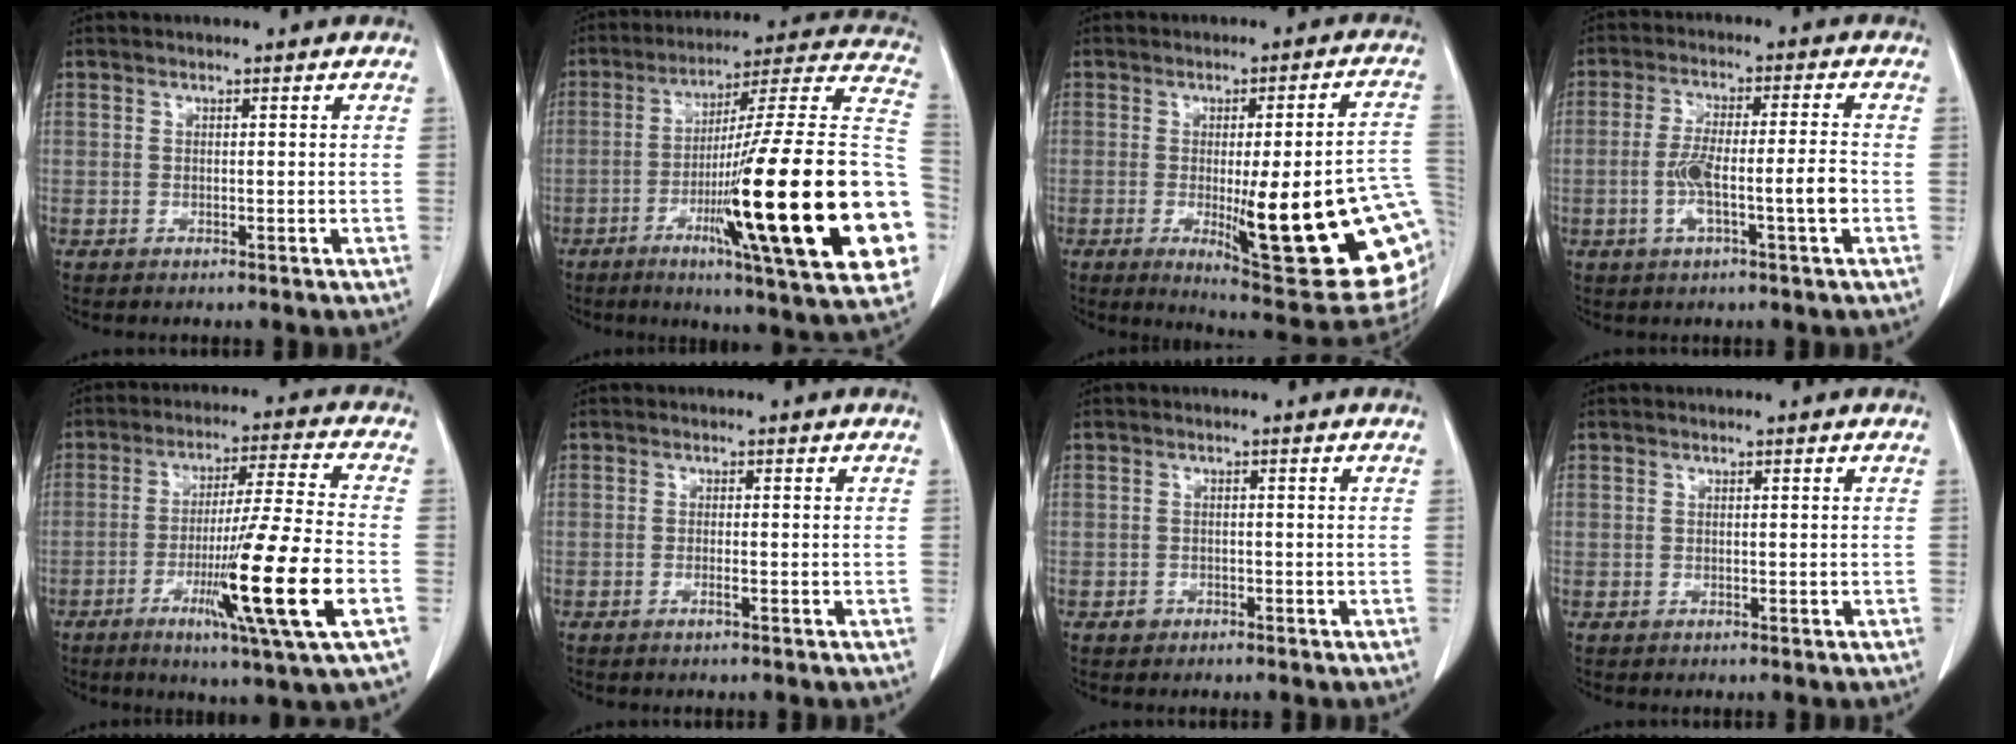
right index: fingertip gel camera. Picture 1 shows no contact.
{"total": 32.3, "force": [-7.3, 2.1, 31.5], "torque": [-0.386, -0.009, -0.123]}
{"total": 24.4, "force": [-4.6, 3.6, 23.7], "torque": [-0.214, -0.014, -0.050]}
{"total": 8.3, "force": [-2.2, 0.6, 8.0], "torque": [-0.151, 0.012, -0.040]}
{"total": 16.2, "force": [-5.2, -1.5, 15.3], "torque": [-0.270, -0.025, -0.091]}
{"total": 1.0, "force": [-0.5, -0.1, 0.9], "torque": [-0.019, 0.000, -0.009]}
{"total": 1.1, "force": [-0.7, 0.9, 0.1], "torque": [-0.001, 0.003, -0.012]}
{"total": 0.5, "force": [0.0, 0.5, 0.0], "torque": [0.007, 0.005, -0.003]}